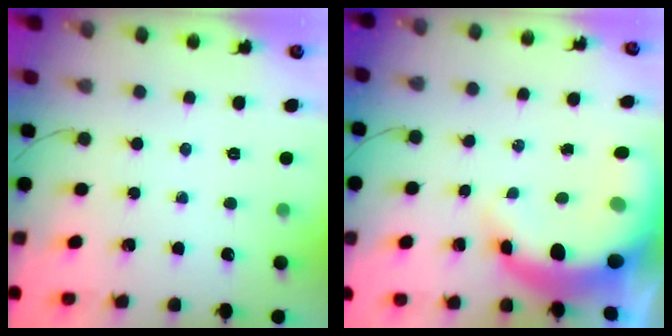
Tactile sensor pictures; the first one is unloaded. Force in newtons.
{"total": 13.3, "press": 12.9, "slide": 2.9}